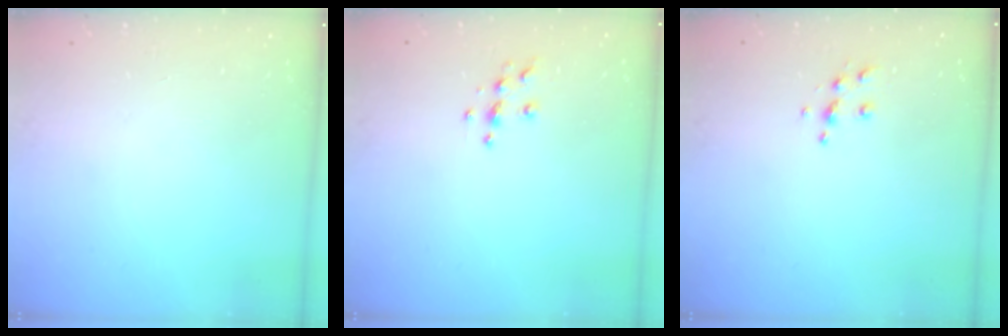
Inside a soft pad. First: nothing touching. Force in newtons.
{"total": 4.0, "press": 3.9, "slide": 0.4}
{"total": 4.9, "press": 4.9, "slide": 0.5}